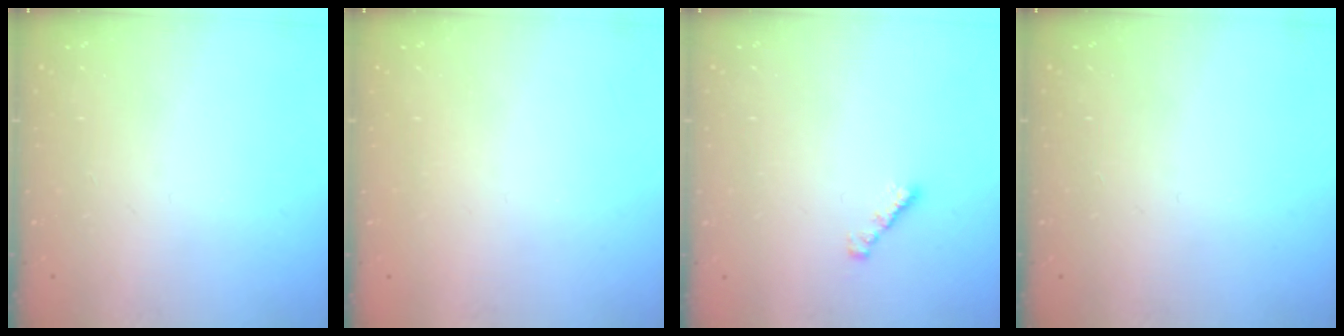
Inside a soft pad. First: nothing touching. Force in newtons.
{"total": 1.3, "press": 1.3, "slide": 0.2}
{"total": 1.6, "press": 1.5, "slide": 0.4}
{"total": 0.0}